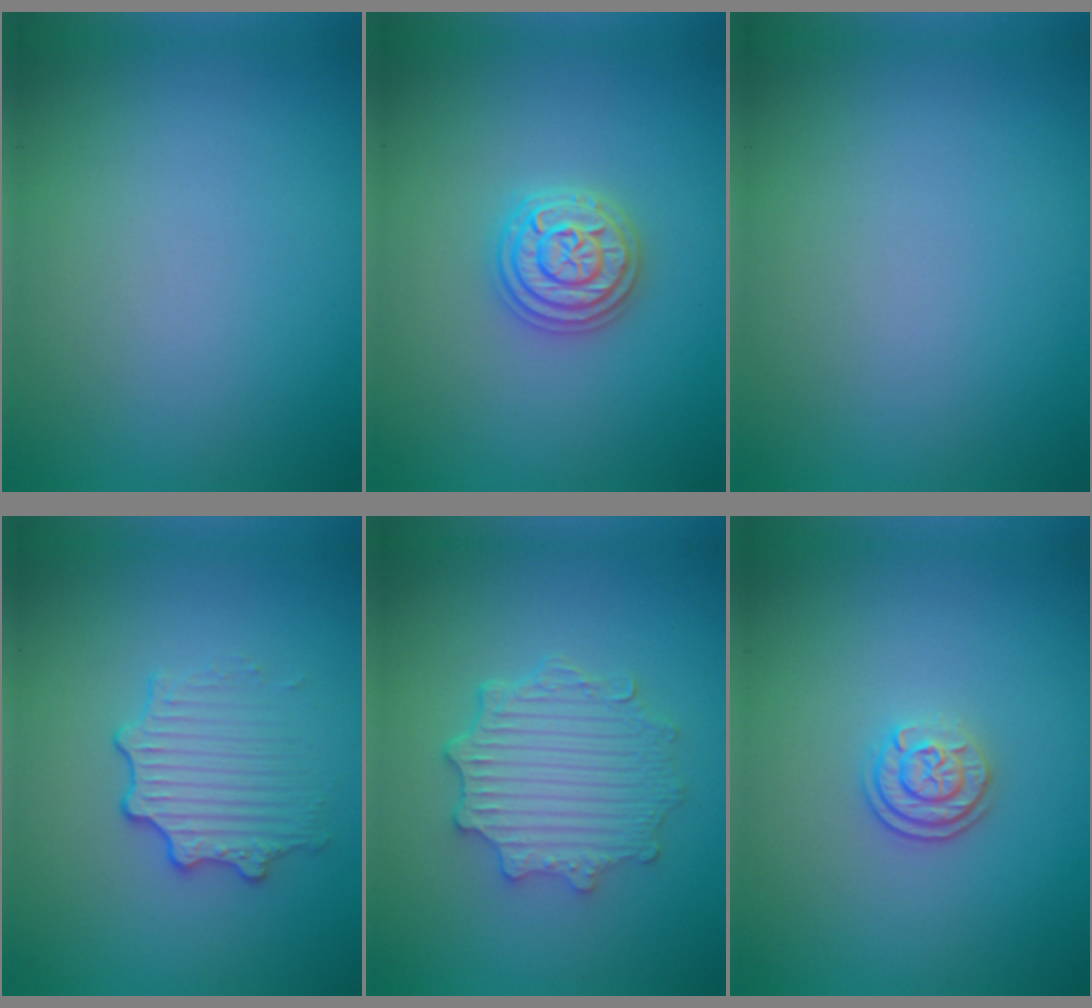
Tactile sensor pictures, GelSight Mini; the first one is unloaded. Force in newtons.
{"total": 3.7, "press": 3.6, "slide": 0.5}
{"total": 0.0}
{"total": 3.2, "press": 2.7, "slide": 1.8}
{"total": 4.6, "press": 3.8, "slide": 2.6}
{"total": 2.3, "press": 1.9, "slide": 1.2}